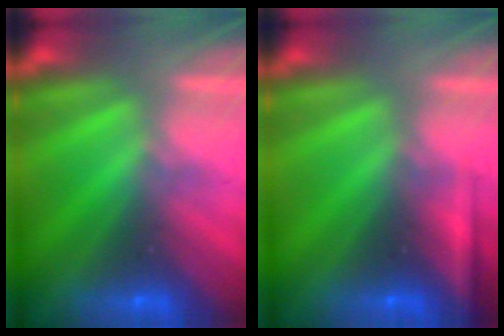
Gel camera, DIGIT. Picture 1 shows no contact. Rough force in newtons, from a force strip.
{"total": 2.3}